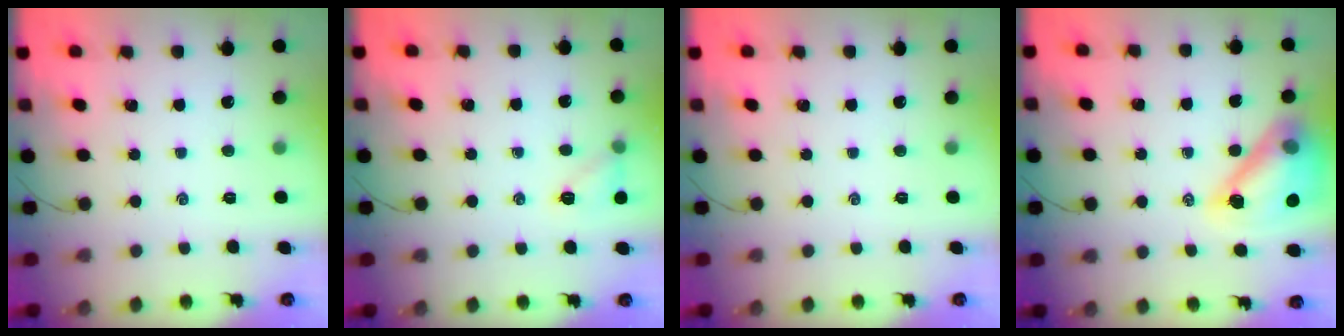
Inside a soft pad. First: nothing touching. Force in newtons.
{"total": 7.4, "press": 7.2, "slide": 1.6}
{"total": 0.0}
{"total": 14.5, "press": 13.8, "slide": 4.4}